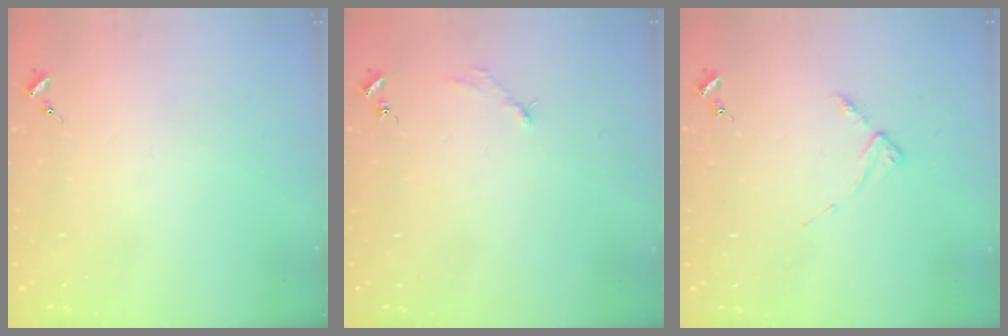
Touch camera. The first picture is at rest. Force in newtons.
{"total": 2.9, "press": 2.9, "slide": 0.4}
{"total": 2.7, "press": 2.7, "slide": 0.4}